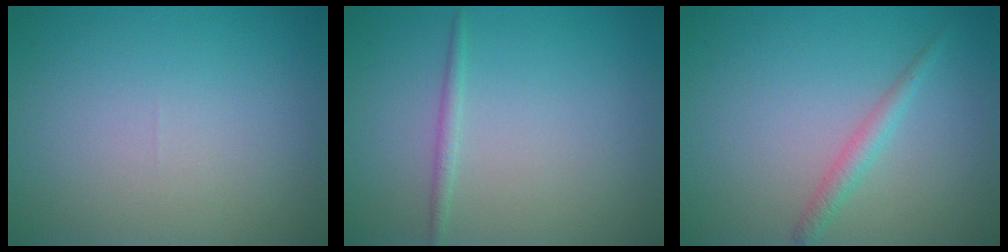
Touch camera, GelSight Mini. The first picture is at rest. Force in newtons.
{"total": 1.0, "press": 1.0, "slide": 0.0}
{"total": 1.6, "press": 1.6, "slide": 0.0}